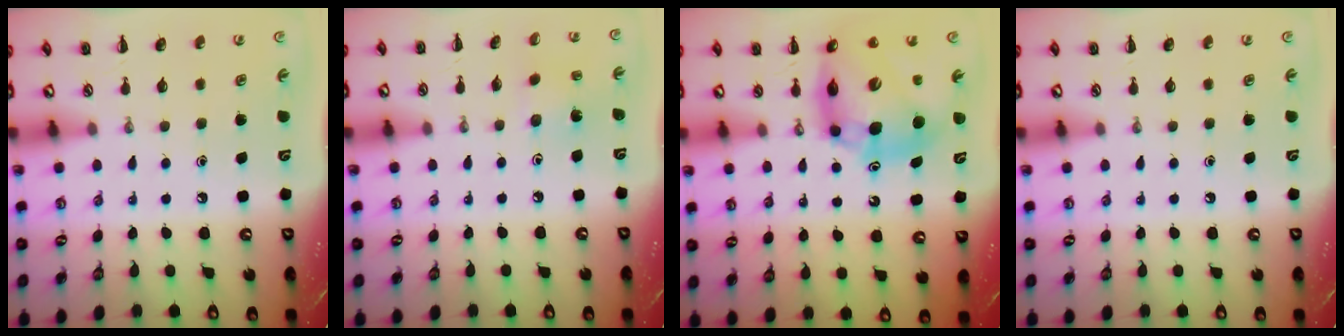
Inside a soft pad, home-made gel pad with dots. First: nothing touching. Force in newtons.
{"total": 2.3, "press": 2.1, "slide": 0.8}
{"total": 14.2, "press": 13.6, "slide": 4.2}
{"total": 0.0}